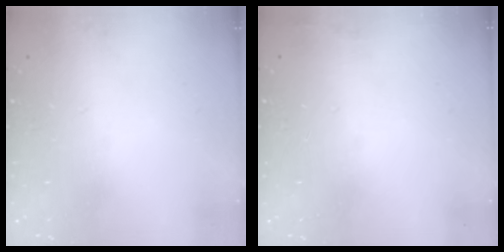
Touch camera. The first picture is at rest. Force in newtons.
{"total": 2.9, "press": 2.4, "slide": 1.6}